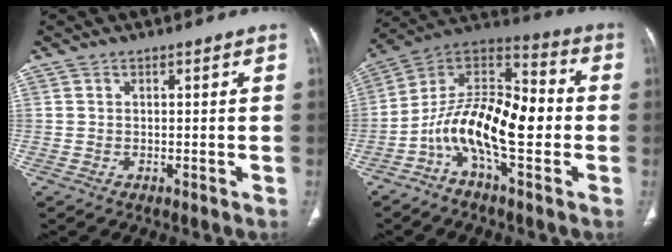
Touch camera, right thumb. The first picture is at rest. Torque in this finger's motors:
{"motor_torque": [2.58, 2.42, 1.54, -1.23, 0.19]}